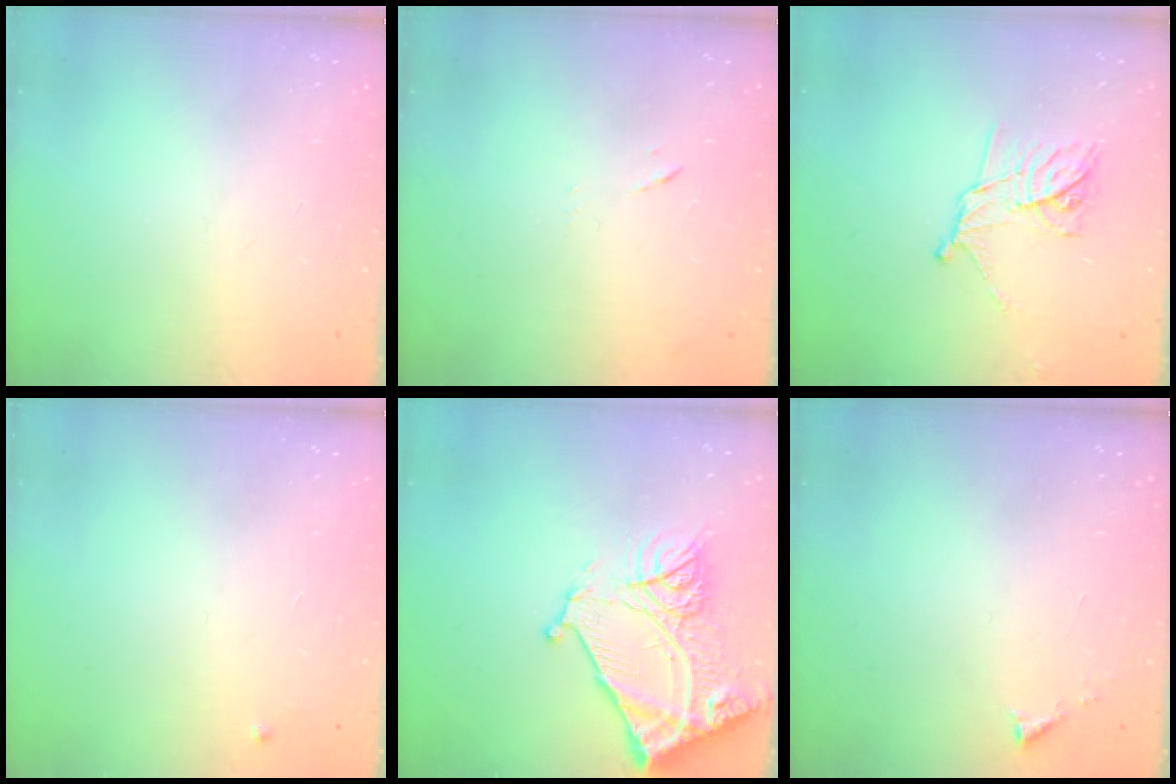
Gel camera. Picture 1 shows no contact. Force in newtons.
{"total": 7.2, "press": 7.2, "slide": 0.6}
{"total": 11.3, "press": 11.3, "slide": 0.7}
{"total": 3.1, "press": 3.1, "slide": 0.5}
{"total": 16.3, "press": 16.2, "slide": 1.7}
{"total": 2.9, "press": 2.9, "slide": 0.4}